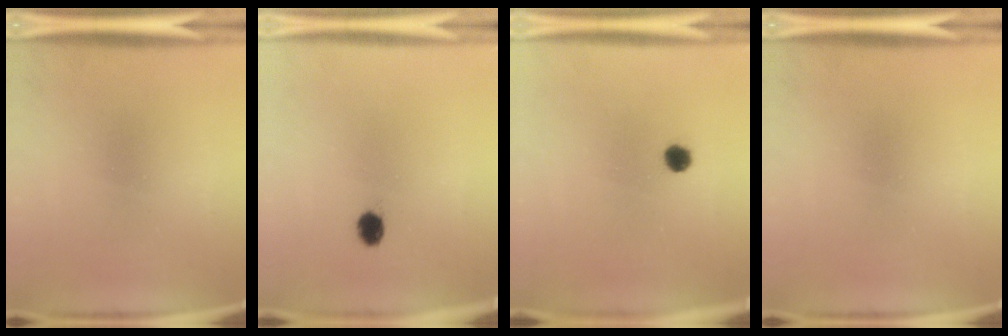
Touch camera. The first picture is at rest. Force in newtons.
{"total": 2.9}
{"total": 2.3}
{"total": 0.0}